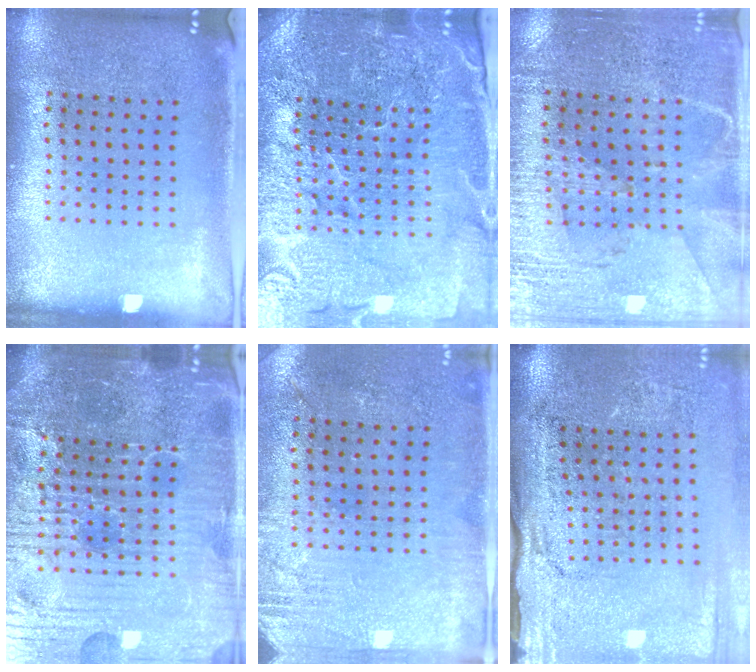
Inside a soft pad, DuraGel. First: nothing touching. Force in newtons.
{"total": 5.0, "press": 4.7, "slide": 1.8}
{"total": 3.4, "press": 3.0, "slide": 1.5}
{"total": 6.4, "press": 5.8, "slide": 2.7}
{"total": 2.8, "press": 2.4, "slide": 1.5}
{"total": 4.2, "press": 3.6, "slide": 2.2}